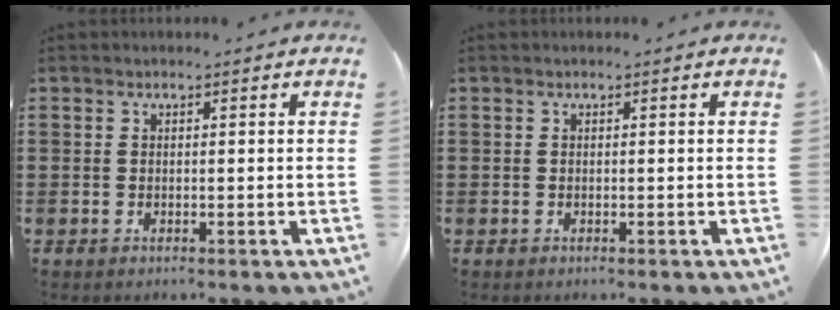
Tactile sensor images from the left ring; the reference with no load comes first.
{"total": 0.0}